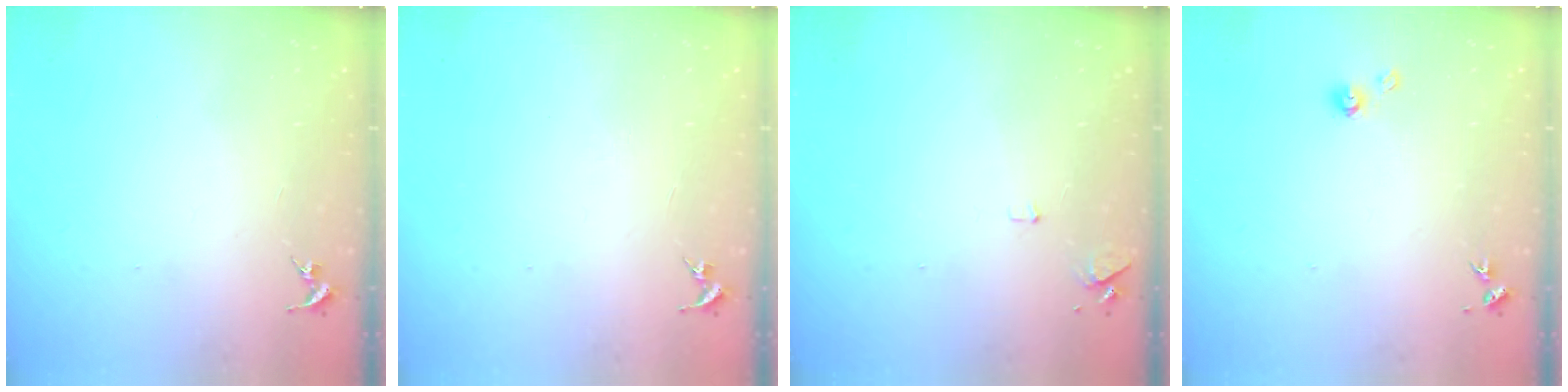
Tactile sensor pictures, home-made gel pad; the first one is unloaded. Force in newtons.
{"total": 0.0}
{"total": 5.6, "press": 5.5, "slide": 0.8}
{"total": 4.9, "press": 4.9, "slide": 0.5}